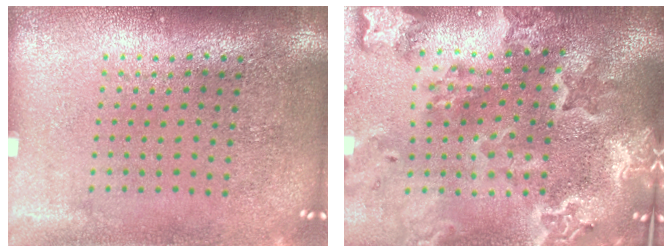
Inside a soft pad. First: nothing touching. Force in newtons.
{"total": 4.2, "press": 3.5, "slide": 2.4}